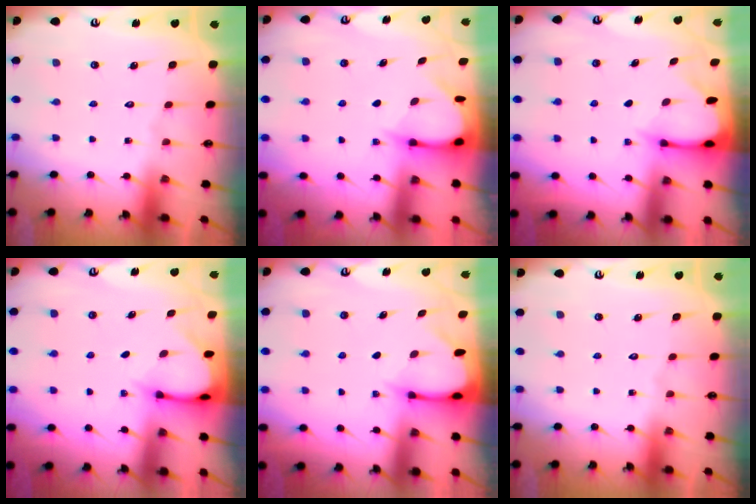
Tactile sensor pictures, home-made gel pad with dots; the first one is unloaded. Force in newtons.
{"total": 3.9, "press": 3.8, "slide": 0.3}
{"total": 2.6, "press": 2.6, "slide": 0.3}
{"total": 2.9, "press": 2.8, "slide": 0.3}
{"total": 2.4, "press": 2.4, "slide": 0.3}
{"total": 0.0}